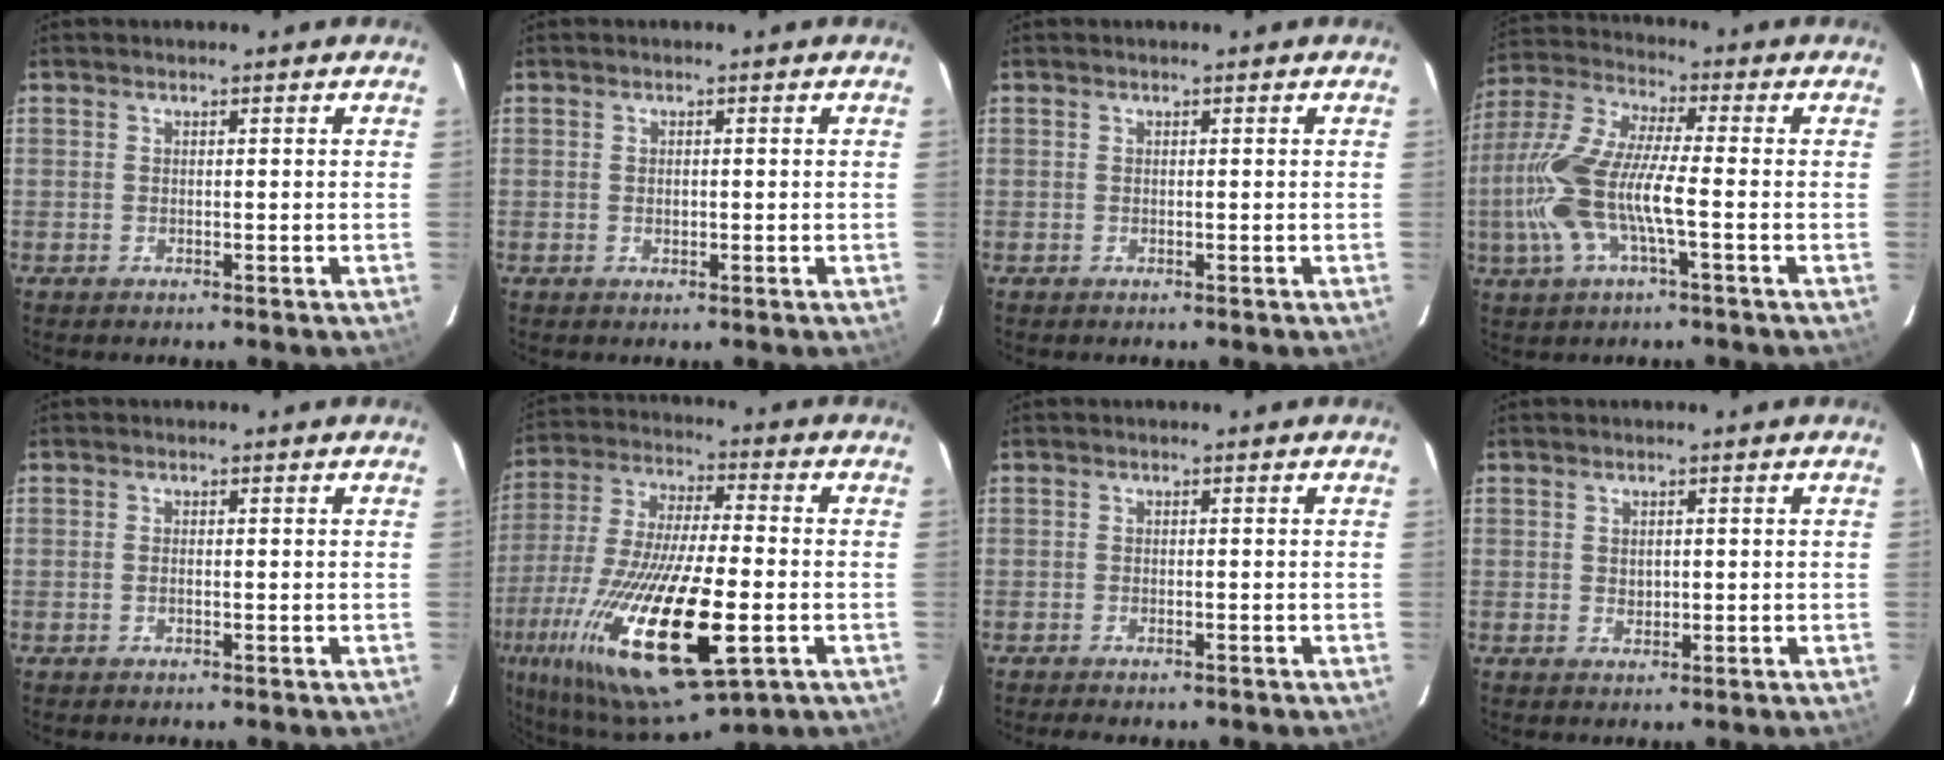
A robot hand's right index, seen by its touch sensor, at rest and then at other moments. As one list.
[{"total": 1.1, "force": [0.0, 0.8, 0.8], "torque": [-0.013, 0.003, 0.000]}, {"total": 0.0}, {"total": 15.3, "force": [-3.3, 3.6, 14.5], "torque": [-0.302, -0.003, -0.066]}, {"total": 0.7, "force": [-0.2, 0.3, 0.7], "torque": [-0.015, 0.001, -0.005]}, {"total": 29.5, "force": [-10.8, 9.6, 25.7], "torque": [-0.521, -0.078, -0.191]}, {"total": 2.8, "force": [-2.4, 0.8, 1.3], "torque": [-0.033, -0.010, -0.041]}, {"total": 1.6, "force": [0.2, 1.4, 0.9], "torque": [-0.013, 0.003, 0.006]}]